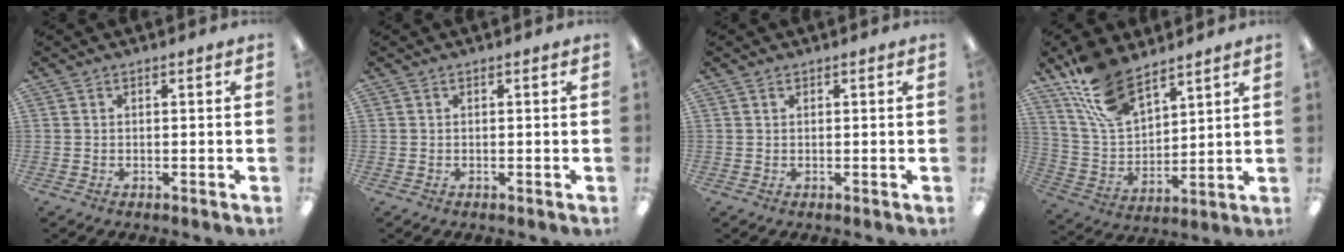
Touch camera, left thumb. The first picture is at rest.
{"total": 0.0}
{"total": 0.6, "force": [0.4, 0.3, 0.3], "torque": [-0.006, 0.002, 0.007]}
{"total": 15.4, "force": [10.9, 7.3, 8.1], "torque": [-0.173, -0.041, 0.208]}